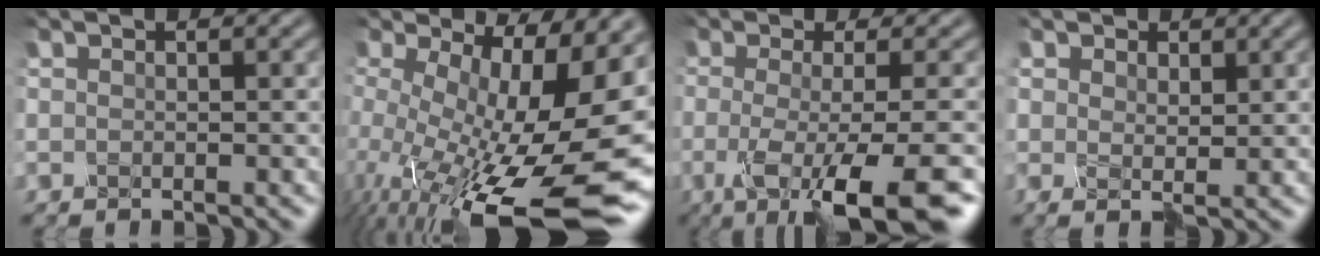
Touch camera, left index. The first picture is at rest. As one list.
[{"total": 17.7, "force": [-2.5, 6.3, 16.4], "torque": [-0.250, -0.028, -0.024]}, {"total": 9.5, "force": [-3.7, 3.0, 8.2], "torque": [-0.105, -0.006, -0.058]}, {"total": 1.8, "force": [1.4, 1.2, -0.1], "torque": [0.002, 0.007, 0.018]}]